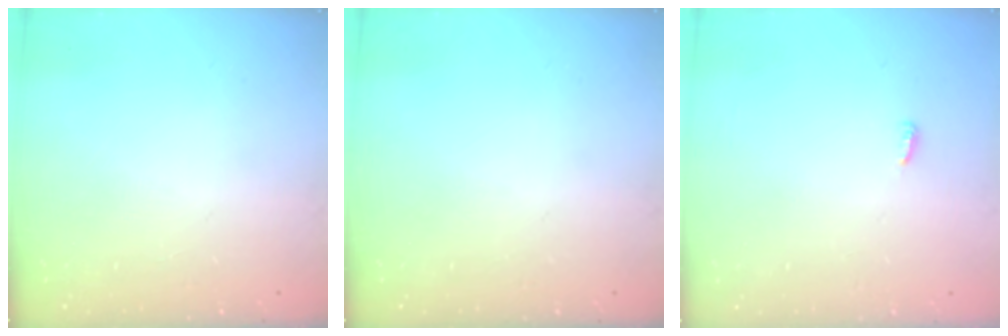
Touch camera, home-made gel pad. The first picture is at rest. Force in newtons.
{"total": 0.0}
{"total": 2.6, "press": 2.6, "slide": 0.2}